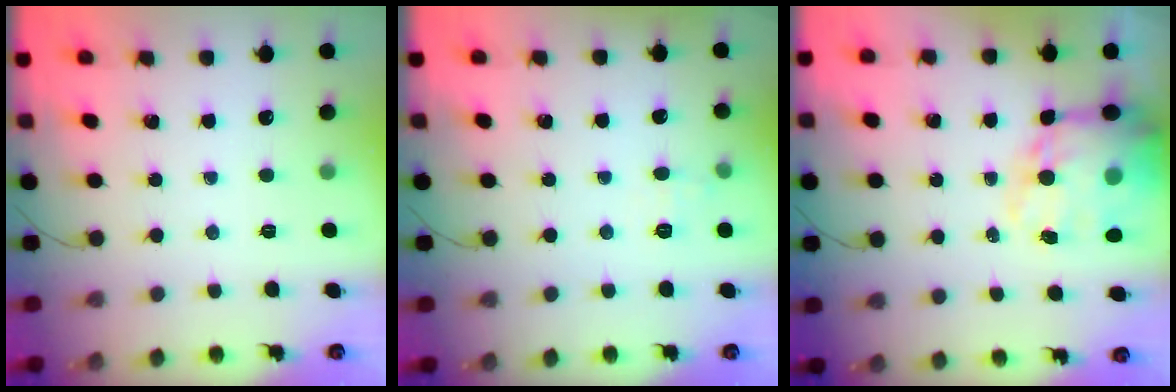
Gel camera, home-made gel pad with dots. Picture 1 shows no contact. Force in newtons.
{"total": 6.1, "press": 5.9, "slide": 1.6}
{"total": 19.7, "press": 19.2, "slide": 4.4}